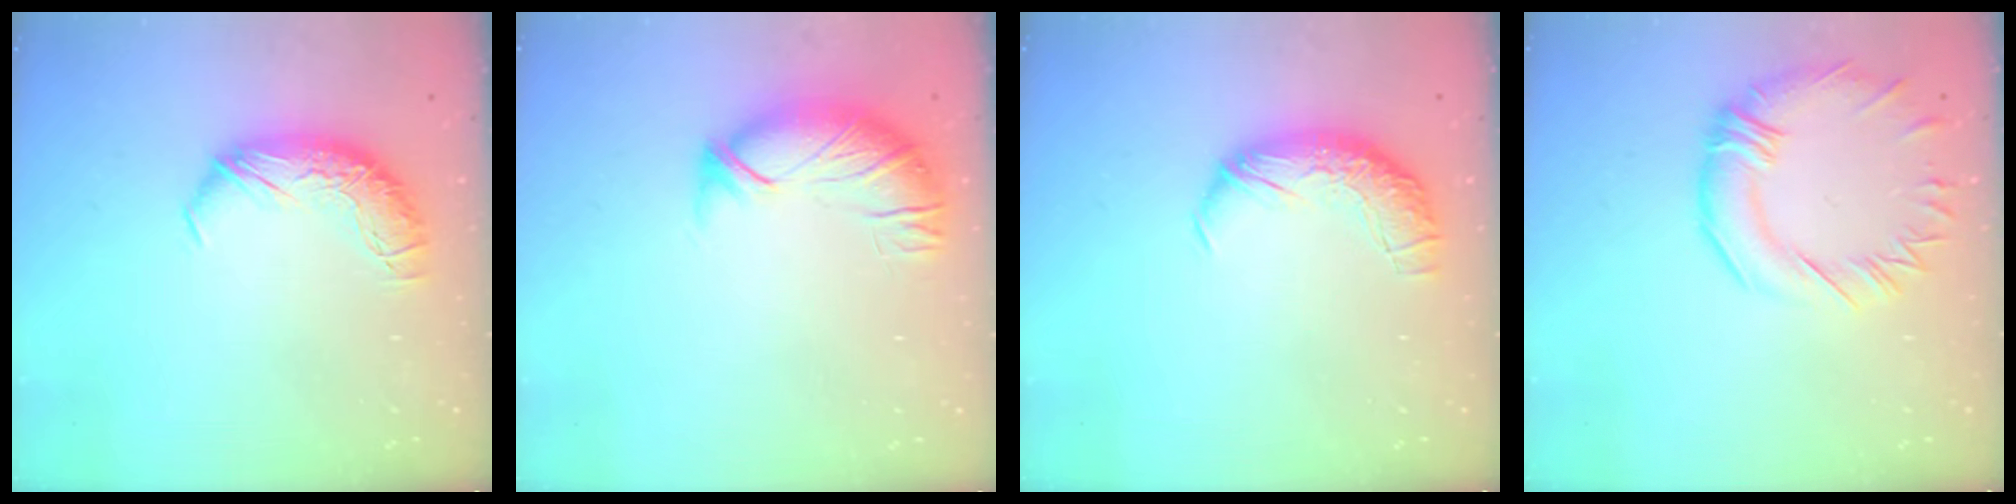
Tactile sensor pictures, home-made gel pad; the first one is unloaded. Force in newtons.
{"total": 3.2, "press": 2.1, "slide": 2.5}
{"total": 2.4, "press": 1.0, "slide": 2.2}
{"total": 3.6, "press": 3.2, "slide": 1.6}